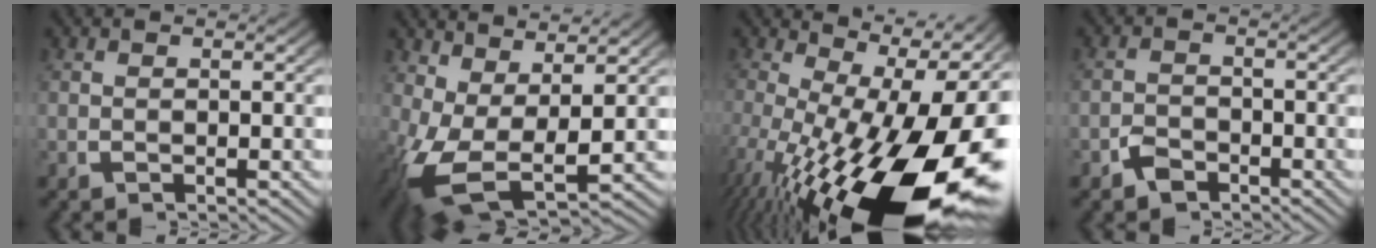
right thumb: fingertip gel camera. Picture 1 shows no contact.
{"total": 8.8, "force": [-1.2, 5.4, 6.9], "torque": [-0.167, -0.052, 0.006]}
{"total": 18.5, "force": [-3.5, 9.6, 15.4], "torque": [-0.261, -0.069, -0.014]}
{"total": 2.0, "force": [-1.7, 1.1, 0.3], "torque": [-0.002, -0.005, -0.030]}